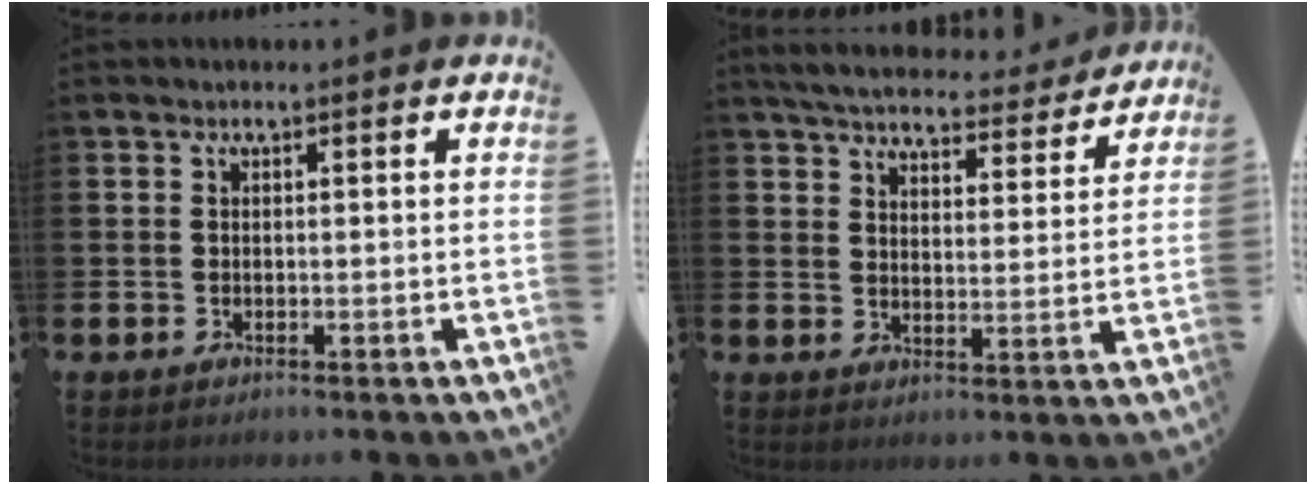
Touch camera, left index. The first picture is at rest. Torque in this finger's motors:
{"motor_torque": [0.97, -1.17, 0.63, 0.10]}